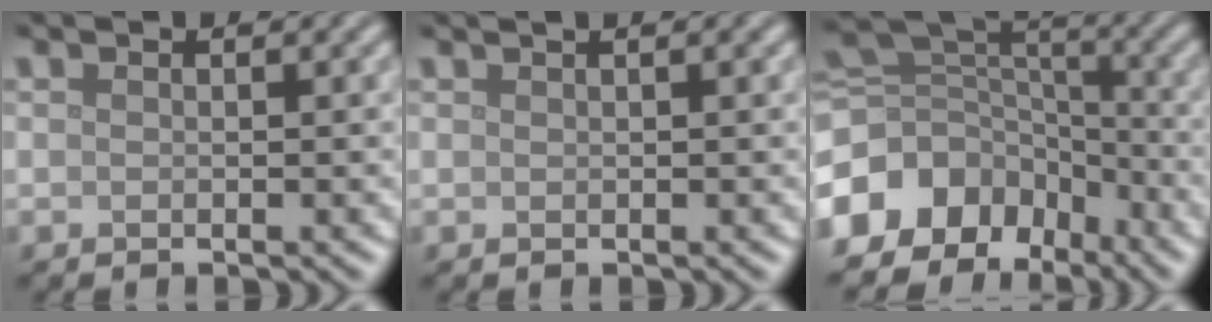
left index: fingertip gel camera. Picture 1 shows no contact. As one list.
[{"total": 0.9, "force": [0.7, 0.2, 0.6], "torque": [-0.010, 0.003, 0.011]}, {"total": 10.8, "force": [-6.3, 7.6, 4.3], "torque": [-0.102, 0.011, -0.116]}]